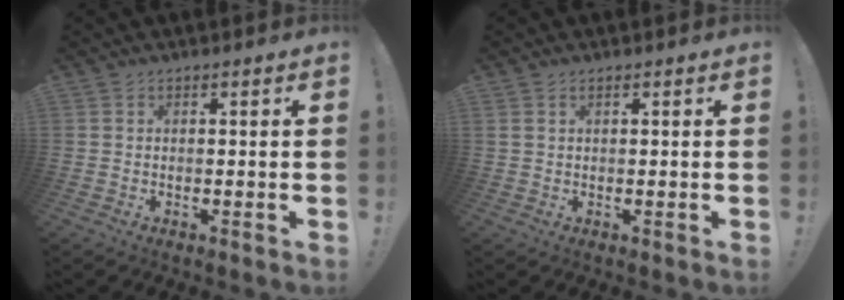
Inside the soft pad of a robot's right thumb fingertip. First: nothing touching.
{"total": 1.1, "force": [0.6, 0.6, 0.8], "torque": [-0.018, 0.003, 0.011]}